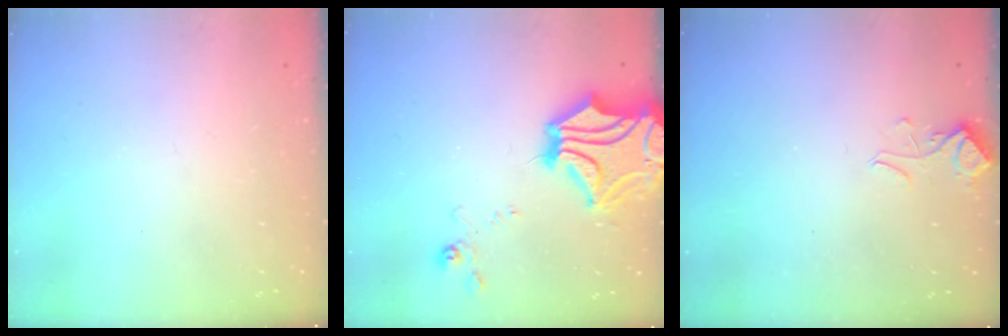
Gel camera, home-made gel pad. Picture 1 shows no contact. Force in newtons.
{"total": 9.4, "press": 9.0, "slide": 2.9}
{"total": 2.5, "press": 2.5, "slide": 0.4}